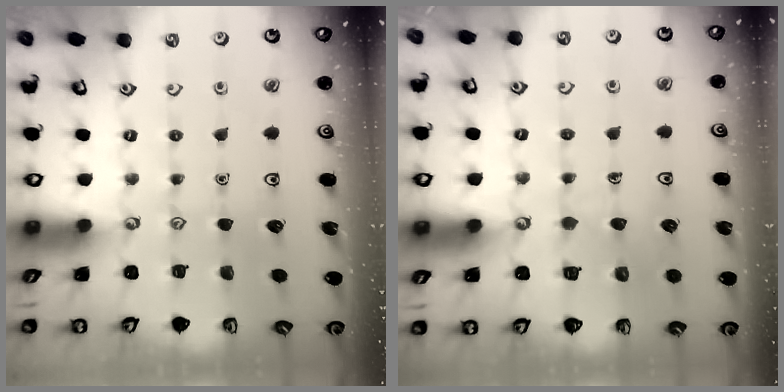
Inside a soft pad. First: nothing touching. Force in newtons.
{"total": 5.1, "press": 5.1, "slide": 0.5}